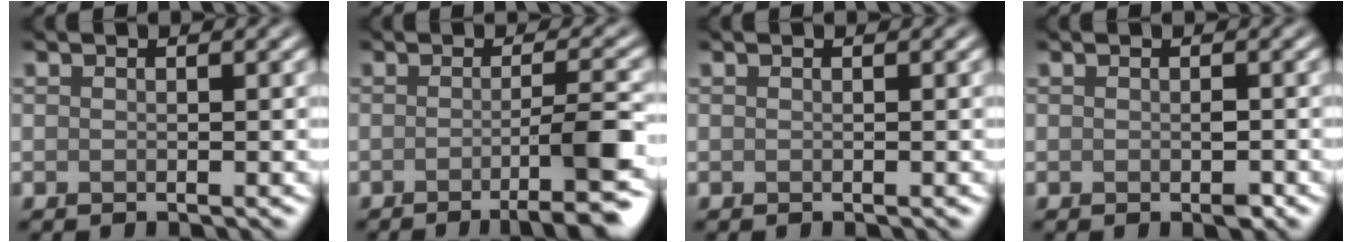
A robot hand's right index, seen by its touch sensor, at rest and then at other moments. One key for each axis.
{"total": 6.0, "fx": -2.3, "fy": 1.0, "fz": 5.4, "tx": -0.068, "ty": -0.004, "tz": -0.036}
{"total": 0.0}
{"total": 1.0, "fx": -0.3, "fy": 0.5, "fz": 0.9, "tx": -0.012, "ty": 0.000, "tz": -0.002}